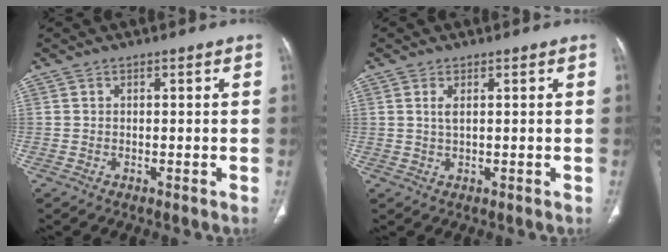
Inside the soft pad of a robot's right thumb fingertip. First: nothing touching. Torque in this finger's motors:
{"motor_torque": [-0.37, -0.26, 0.13, 0.55, 0.09]}